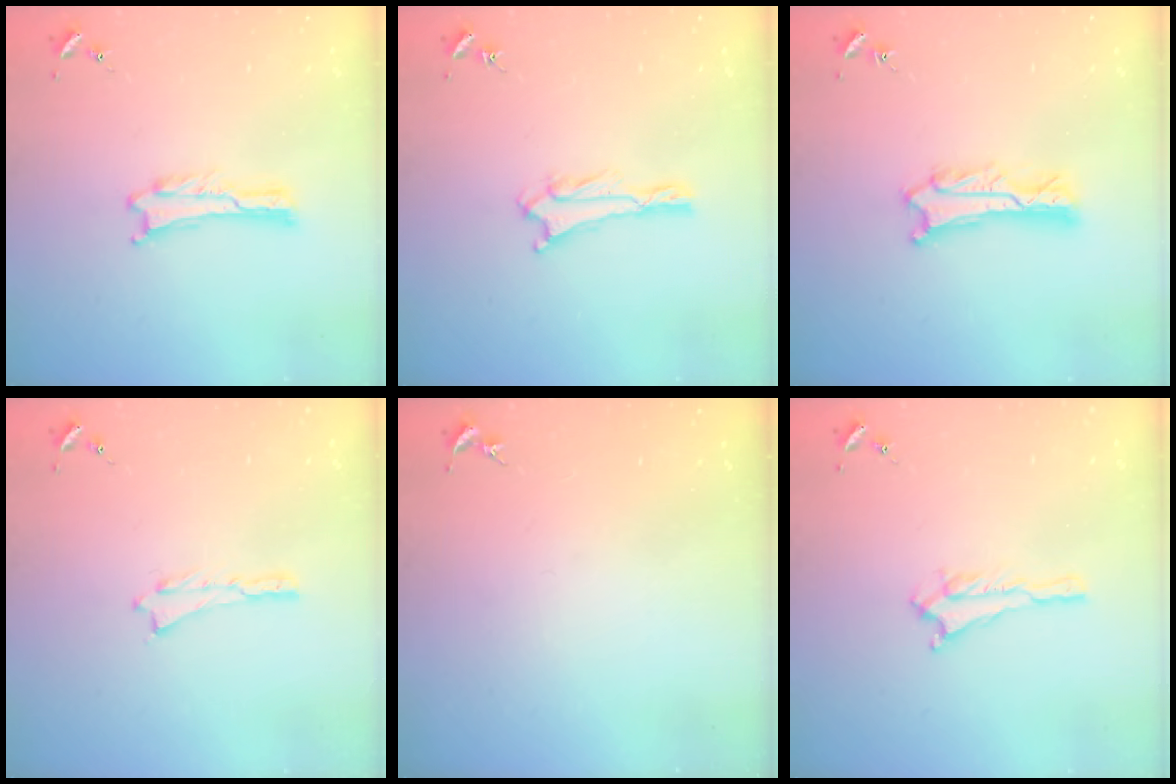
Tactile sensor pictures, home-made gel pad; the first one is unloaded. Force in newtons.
{"total": 0.7, "press": 0.7, "slide": 0.1}
{"total": 2.2, "press": 2.2, "slide": 0.2}
{"total": 0.0}
{"total": 0.0}
{"total": 1.5, "press": 1.4, "slide": 0.2}